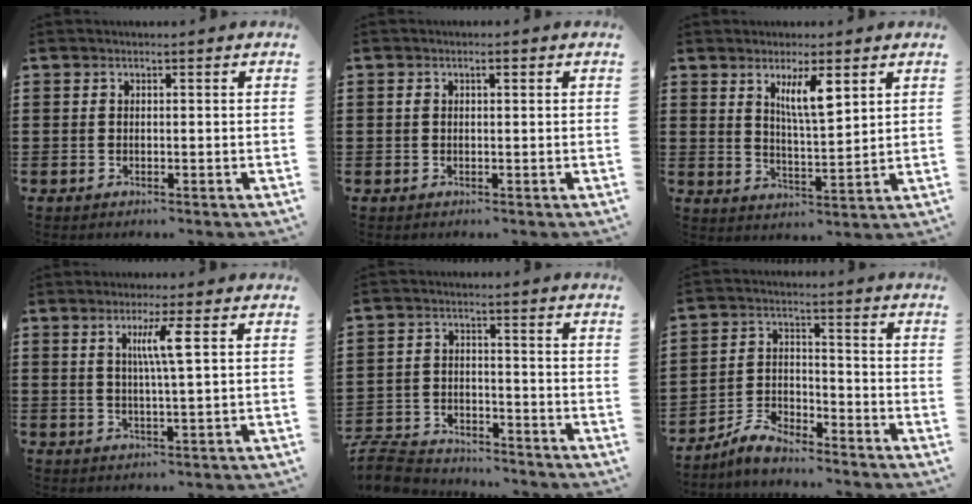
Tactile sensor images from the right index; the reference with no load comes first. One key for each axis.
{"total": 1.3, "fx": 0.4, "fy": 0.6, "fz": 1.1, "tx": -0.025, "ty": 0.006, "tz": 0.005}
{"total": 5.9, "fx": 3.1, "fy": 1.3, "fz": 4.9, "tx": -0.096, "ty": 0.001, "tz": 0.051}
{"total": 4.7, "fx": 1.5, "fy": -0.5, "fz": 4.5, "tx": -0.090, "ty": -0.003, "tz": 0.020}
{"total": 5.8, "fx": -5.7, "fy": 1.1, "fz": 0.7, "tx": -0.030, "ty": 0.008, "tz": -0.116}
{"total": 5.2, "fx": -4.8, "fy": 1.4, "fz": 1.4, "tx": -0.039, "ty": 0.010, "tz": -0.097}